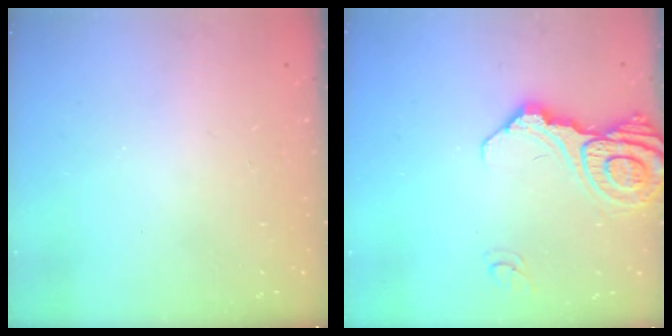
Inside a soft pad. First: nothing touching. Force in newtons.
{"total": 15.8, "press": 15.7, "slide": 1.9}